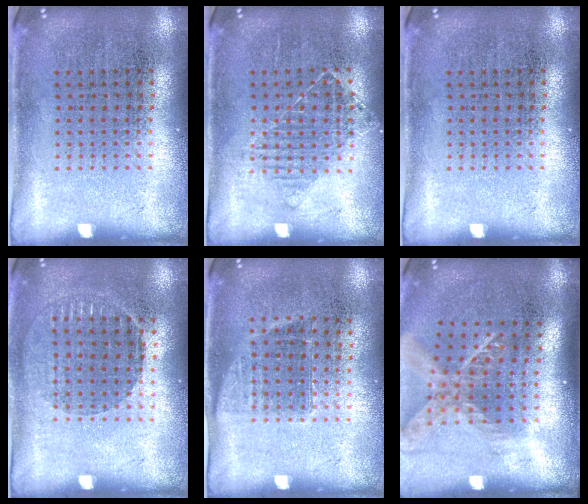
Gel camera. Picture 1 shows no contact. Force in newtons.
{"total": 1.1, "press": 1.0, "slide": 0.4}
{"total": 0.0}
{"total": 1.0, "press": 0.9, "slide": 0.4}
{"total": 0.9, "press": 0.7, "slide": 0.5}
{"total": 1.8, "press": 1.3, "slide": 1.2}